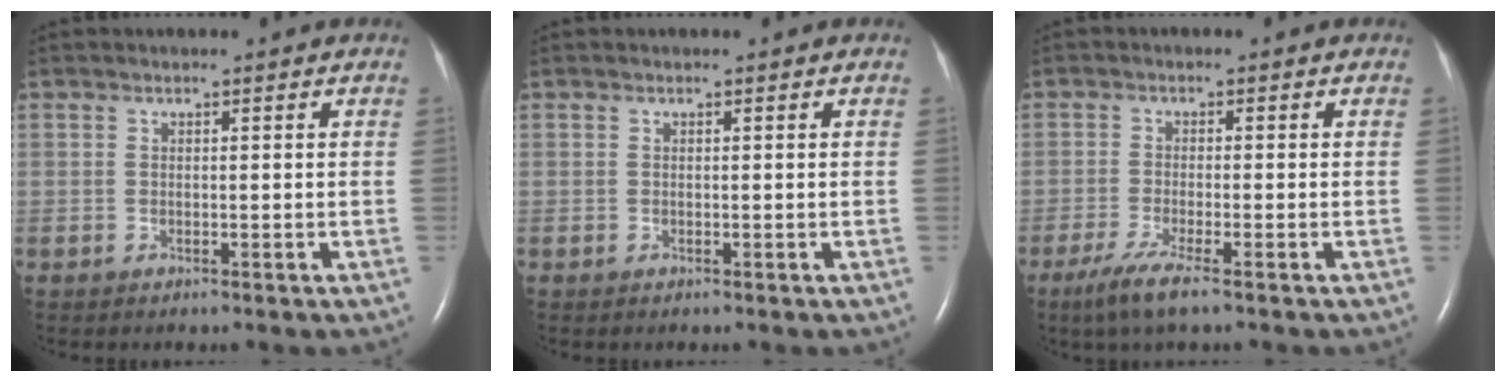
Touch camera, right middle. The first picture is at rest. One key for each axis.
{"total": 0.0}
{"total": 4.7, "fx": -3.0, "fy": 0.1, "fz": 3.6, "tx": -0.080, "ty": -0.016, "tz": -0.059}